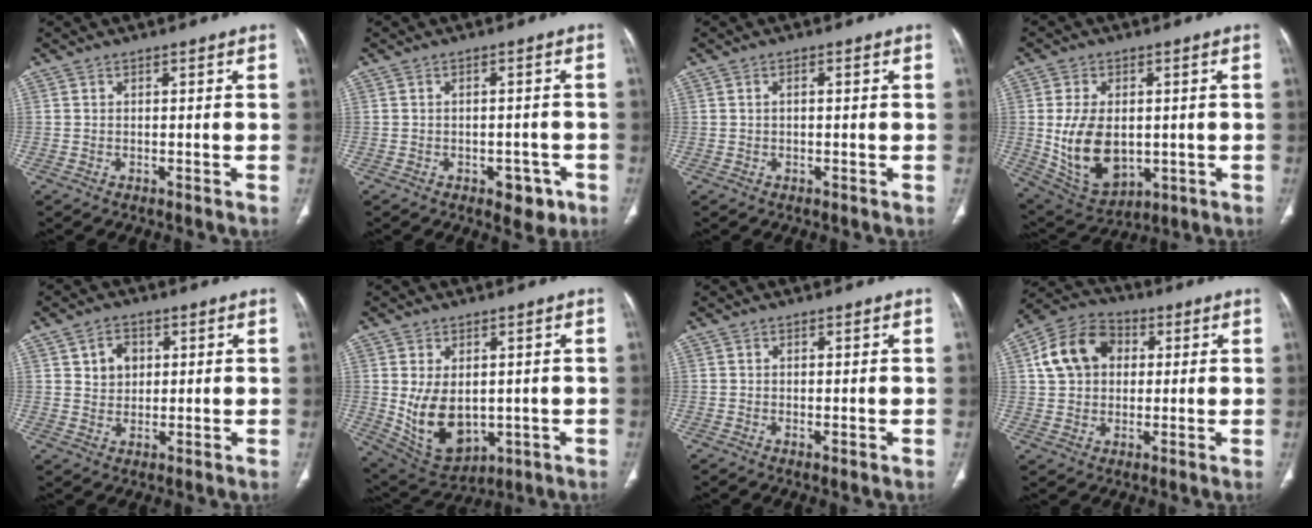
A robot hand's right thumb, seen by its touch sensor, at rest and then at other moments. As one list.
[{"total": 4.8, "force": [-2.4, 2.9, 3.0], "torque": [-0.016, 0.013, -0.025]}, {"total": 1.0, "force": [0.1, 0.5, 0.9], "torque": [-0.020, 0.004, 0.001]}, {"total": 13.9, "force": [-0.5, 9.0, 10.5], "torque": [-0.174, -0.008, 0.019]}, {"total": 5.1, "force": [1.7, 4.0, 2.5], "torque": [-0.020, -0.007, 0.030]}, {"total": 11.9, "force": [-0.4, 7.9, 8.9], "torque": [-0.137, -0.010, 0.026]}, {"total": 1.1, "force": [-0.2, 0.3, 1.0], "torque": [-0.022, -0.006, -0.002]}, {"total": 12.5, "force": [2.7, 9.7, 7.3], "torque": [-0.115, 0.014, 0.039]}]